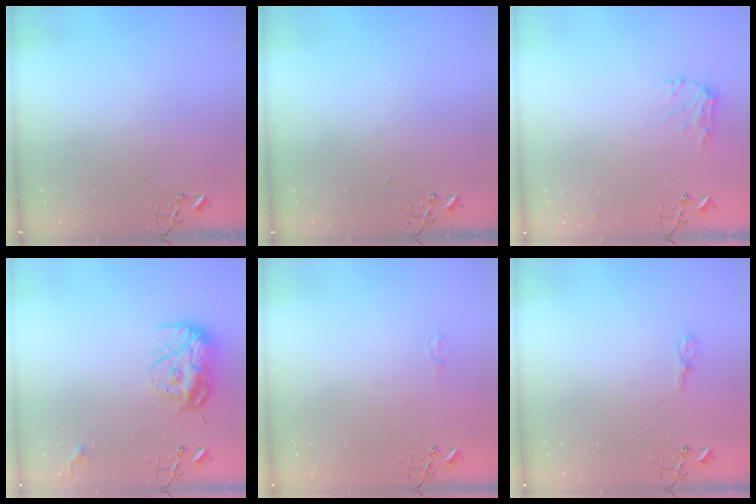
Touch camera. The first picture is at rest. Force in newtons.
{"total": 0.0}
{"total": 7.9, "press": 7.9, "slide": 0.1}
{"total": 12.4, "press": 12.4, "slide": 1.4}
{"total": 3.8, "press": 3.8, "slide": 0.5}
{"total": 7.3, "press": 7.3, "slide": 0.9}